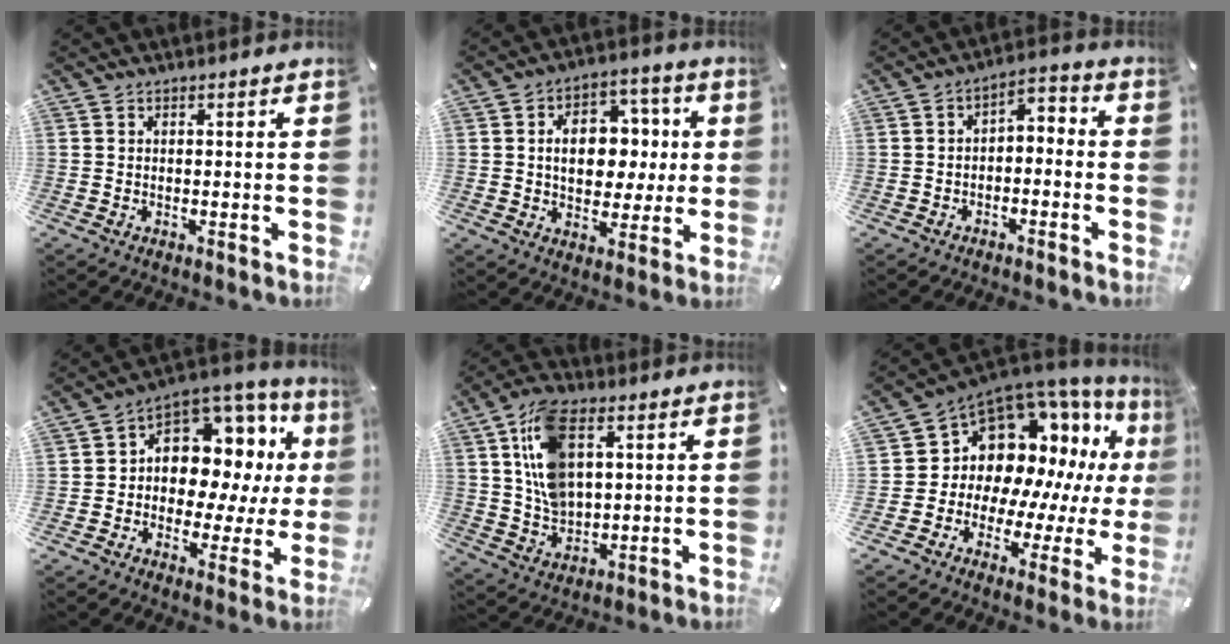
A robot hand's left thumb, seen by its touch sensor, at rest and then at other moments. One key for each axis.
{"total": 12.0, "fx": 0.8, "fy": 9.4, "fz": 7.5, "tx": -0.113, "ty": 0.008, "tz": 0.016}
{"total": 4.3, "fx": -3.3, "fy": 2.2, "fz": 1.7, "tx": -0.027, "ty": 0.018, "tz": -0.068}
{"total": 11.1, "fx": 3.2, "fy": 9.0, "fz": 5.7, "tx": -0.083, "ty": -0.049, "tz": 0.065}
{"total": 13.3, "fx": 4.3, "fy": 8.4, "fz": 9.4, "tx": -0.215, "ty": 0.001, "tz": 0.077}
{"total": 13.7, "fx": 6.2, "fy": 11.1, "fz": 5.2, "tx": -0.083, "ty": -0.089, "tz": 0.129}